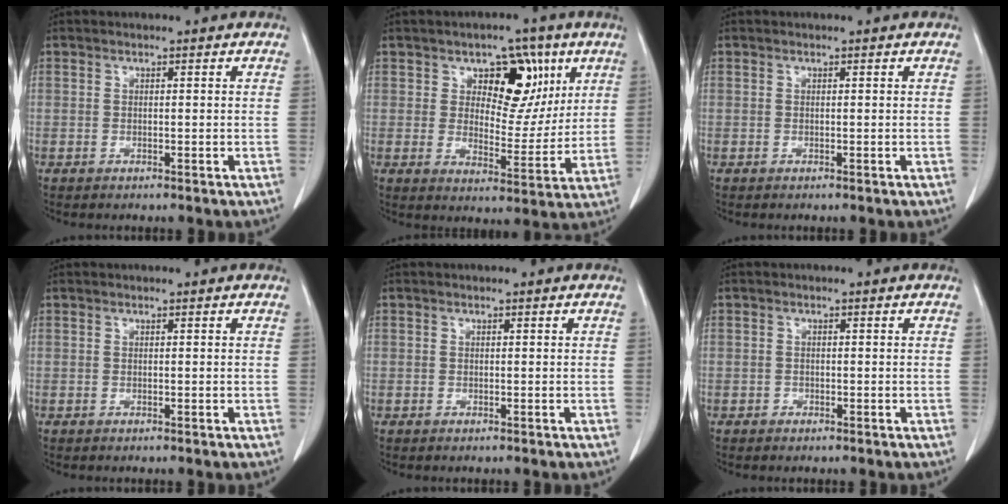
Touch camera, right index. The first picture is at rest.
{"total": 10.3, "force": [4.5, 6.1, 7.0], "torque": [-0.086, 0.013, 0.071]}
{"total": 0.0}
{"total": 0.0}
{"total": 0.5, "force": [-0.1, 0.5, -0.1], "torque": [0.004, 0.006, -0.005]}
{"total": 0.9, "force": [-0.4, 0.8, -0.1], "torque": [-0.002, 0.005, -0.009]}